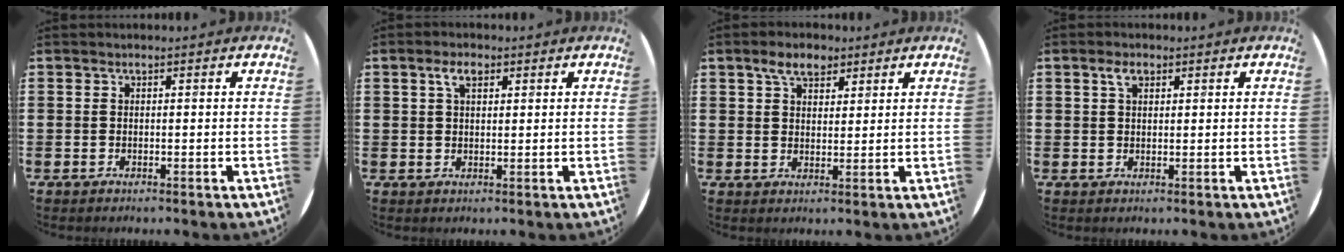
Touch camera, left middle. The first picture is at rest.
{"total": 2.9, "force": [1.7, 1.4, 1.9], "torque": [-0.033, 0.005, 0.028]}
{"total": 4.5, "force": [3.2, 2.3, 2.2], "torque": [-0.033, 0.004, 0.055]}
{"total": 2.1, "force": [1.2, 1.1, 1.3], "torque": [-0.021, 0.003, 0.019]}